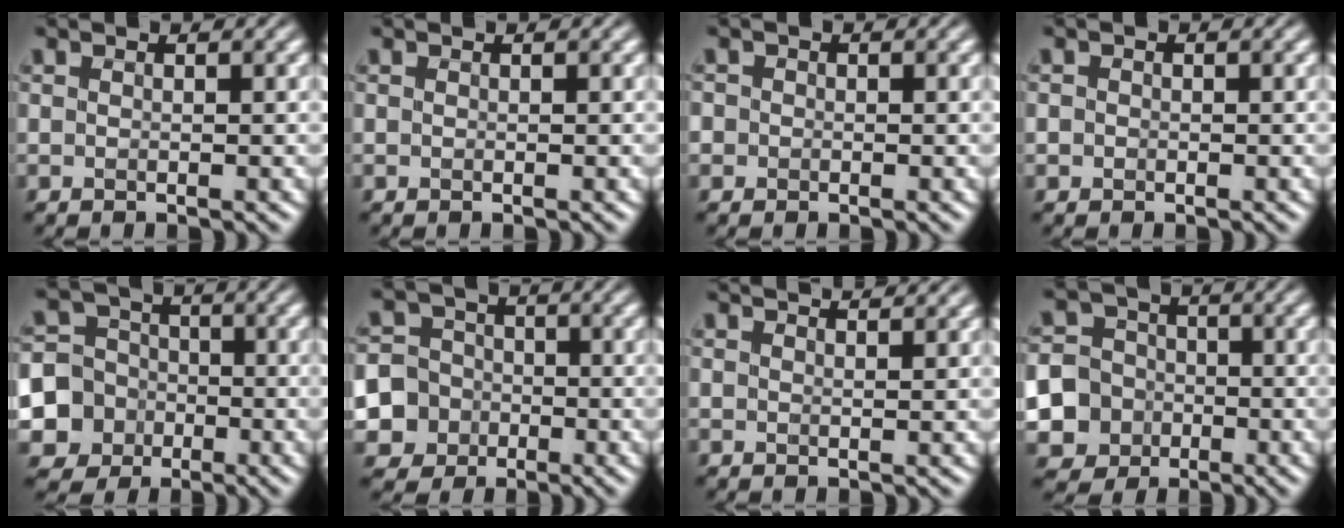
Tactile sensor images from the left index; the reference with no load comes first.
{"total": 0.0}
{"total": 1.2, "force": [0.2, 1.2, 0.3], "torque": [0.005, 0.009, -0.011]}
{"total": 0.5, "force": [0.1, 0.5, 0.1], "torque": [0.002, 0.001, -0.004]}
{"total": 7.5, "force": [-2.3, 6.9, 1.6], "torque": [-0.037, 0.000, -0.063]}
{"total": 7.9, "force": [-2.9, 7.3, 1.1], "torque": [-0.027, -0.009, -0.075]}
{"total": 2.6, "force": [2.5, 0.1, 0.6], "torque": [-0.015, 0.006, 0.030]}
{"total": 10.8, "force": [-3.8, 9.9, 2.1], "torque": [-0.078, -0.024, -0.084]}